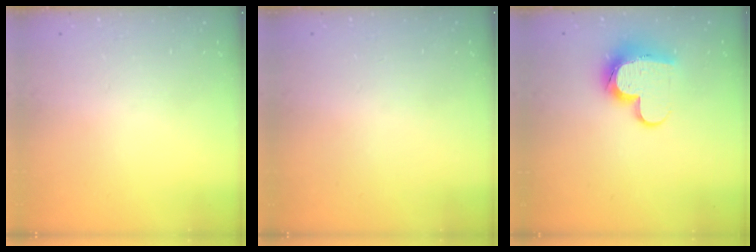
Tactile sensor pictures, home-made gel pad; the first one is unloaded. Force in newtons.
{"total": 0.8, "press": 0.5, "slide": 0.6}
{"total": 11.7, "press": 11.7, "slide": 1.0}